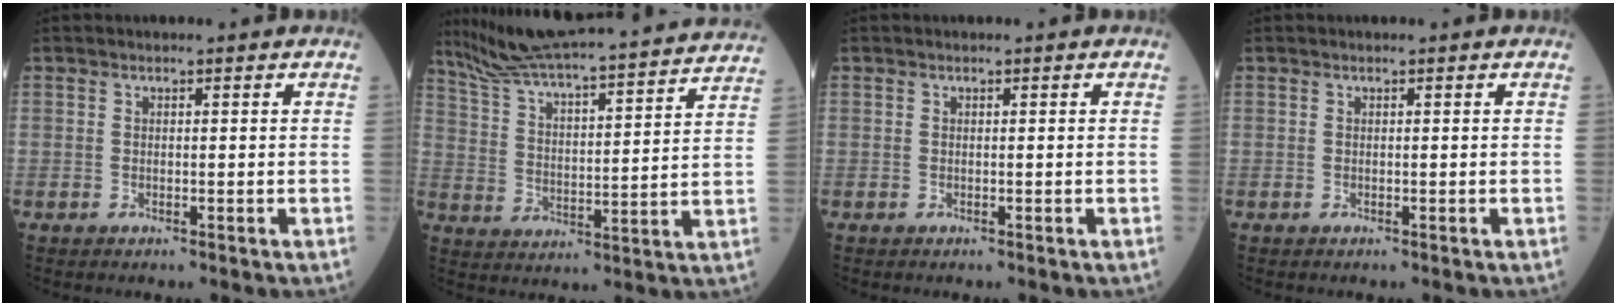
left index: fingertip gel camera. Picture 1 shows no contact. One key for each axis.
{"total": 28.0, "fx": 25.6, "fy": 1.1, "fz": 11.3, "tx": -0.188, "ty": -0.023, "tz": 0.351}
{"total": 0.0}
{"total": 0.0}